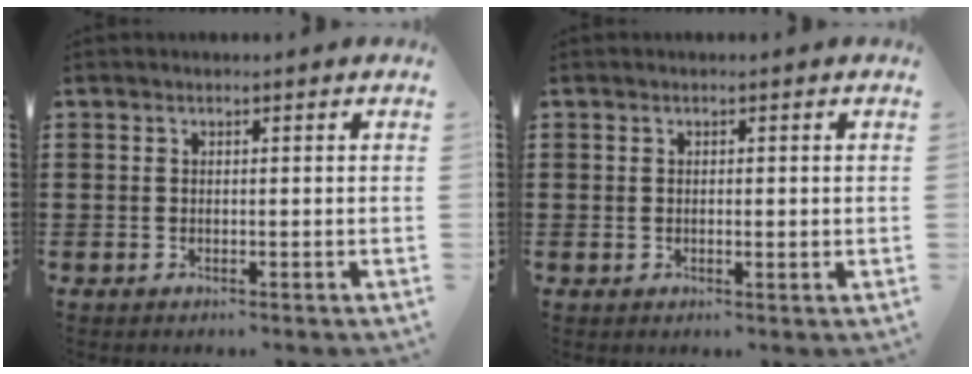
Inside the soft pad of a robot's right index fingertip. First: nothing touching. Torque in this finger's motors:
{"motor_torque": [-0.28, 0.46, -0.03, 0.00]}